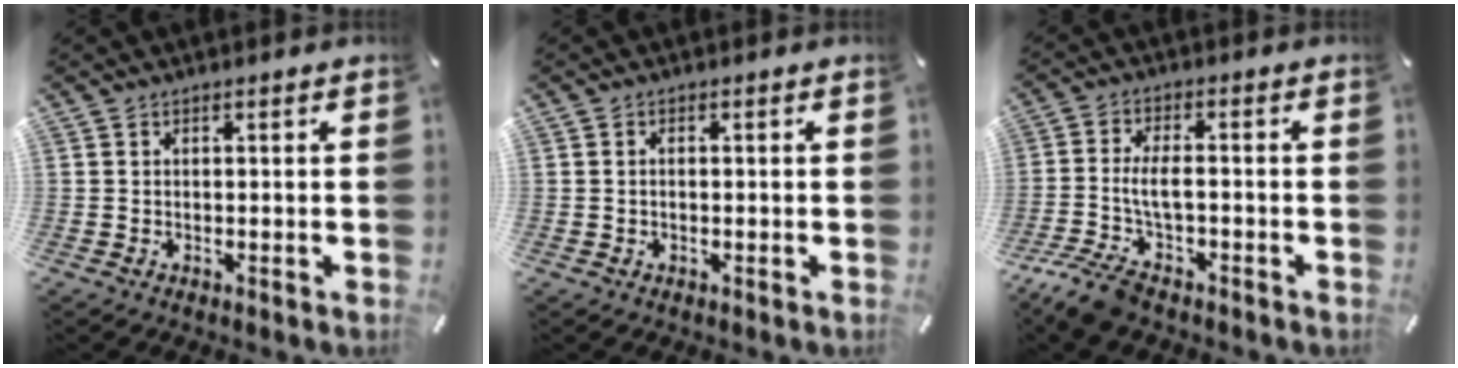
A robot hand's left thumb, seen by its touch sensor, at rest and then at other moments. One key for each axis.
{"total": 0.8, "fx": -0.2, "fy": 0.4, "fz": 0.7, "tx": -0.016, "ty": -0.001, "tz": -0.003}
{"total": 7.8, "fx": -3.6, "fy": 3.1, "fz": 6.2, "tx": -0.134, "ty": 0.012, "tz": -0.067}